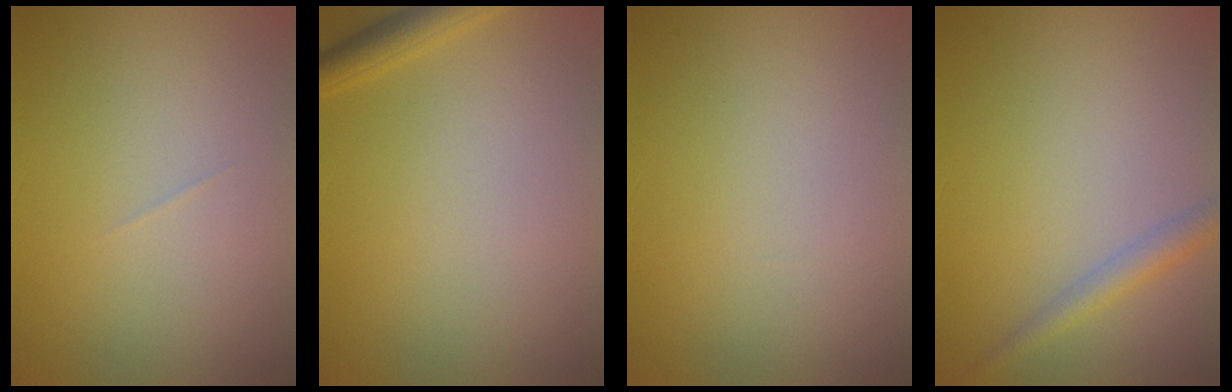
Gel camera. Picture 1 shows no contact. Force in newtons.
{"total": 2.1, "press": 2.1, "slide": 0.1}
{"total": 0.0}
{"total": 2.1, "press": 2.1, "slide": 0.0}